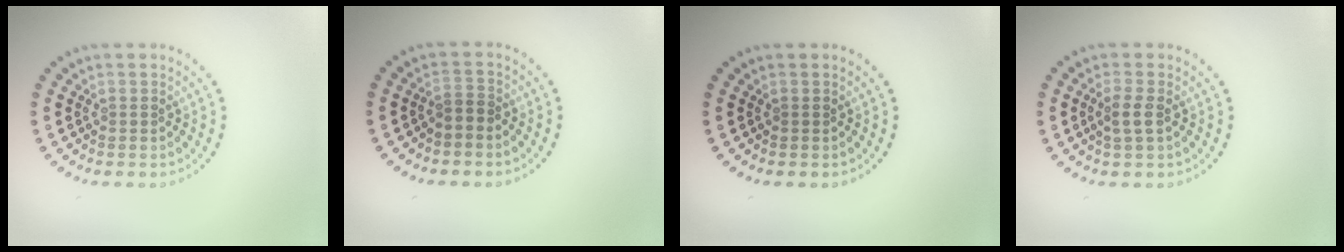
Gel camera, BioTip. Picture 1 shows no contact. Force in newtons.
{"total": 1.2, "press": 0.9, "slide": 0.8}
{"total": 0.0}
{"total": 1.6, "press": 1.5, "slide": 0.5}